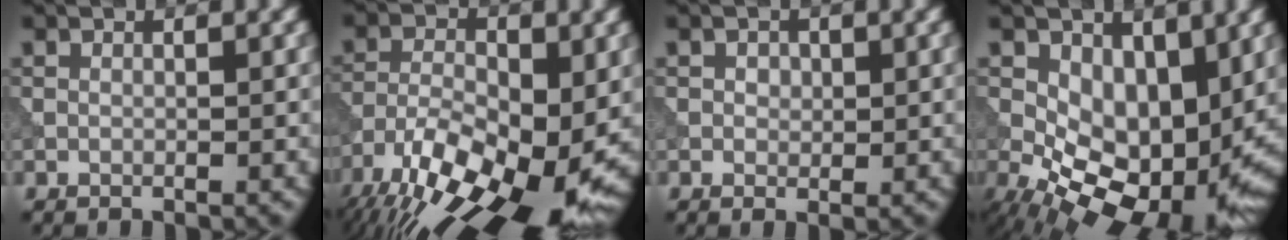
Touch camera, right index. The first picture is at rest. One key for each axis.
{"total": 15.6, "fx": -8.4, "fy": 6.8, "fz": 11.2, "tx": -0.210, "ty": -0.021, "tz": -0.132}
{"total": 1.2, "fx": 0.3, "fy": 0.9, "fz": 0.8, "tx": -0.013, "ty": -0.003, "tz": 0.004}
{"total": 10.3, "fx": -0.4, "fy": 6.2, "fz": 8.1, "tx": -0.133, "ty": -0.031, "tz": 0.000}